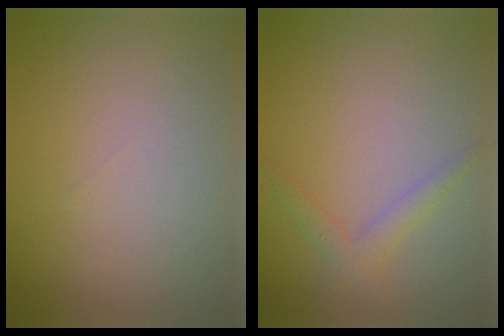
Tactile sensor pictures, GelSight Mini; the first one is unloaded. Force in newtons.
{"total": 1.8, "press": 1.8, "slide": 0.1}